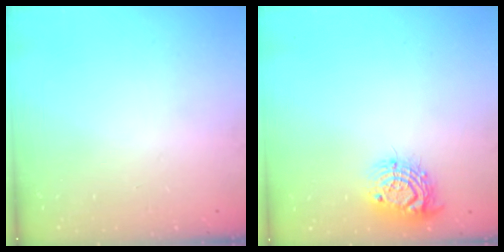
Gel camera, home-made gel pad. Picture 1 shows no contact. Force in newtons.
{"total": 11.0, "press": 11.0, "slide": 0.7}